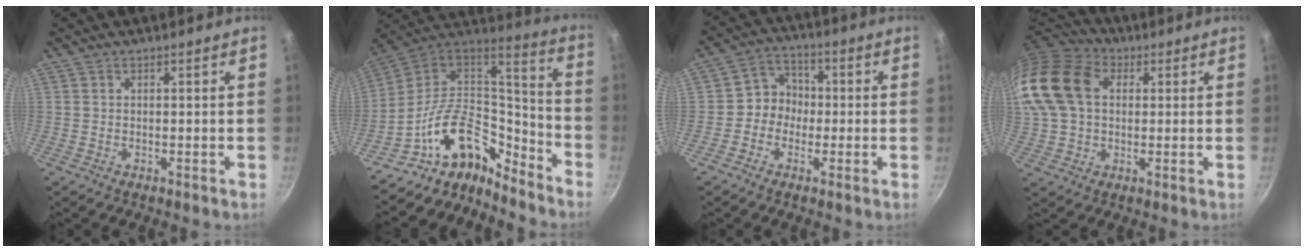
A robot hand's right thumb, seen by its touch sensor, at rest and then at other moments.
{"total": 17.7, "force": [-11.2, 9.7, 9.7], "torque": [-0.125, 0.097, -0.204]}
{"total": 6.3, "force": [-1.0, 5.8, 2.4], "torque": [0.000, 0.022, -0.030]}
{"total": 17.8, "force": [3.2, 13.0, 11.7], "torque": [-0.227, 0.029, 0.045]}